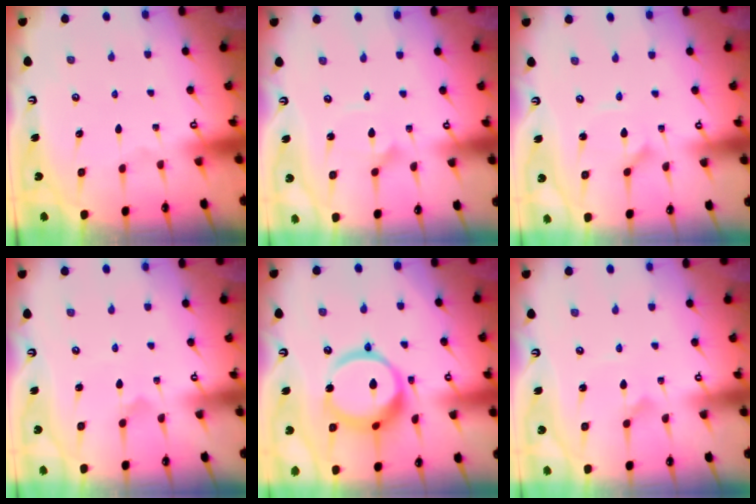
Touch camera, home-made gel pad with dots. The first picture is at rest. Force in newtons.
{"total": 2.1, "press": 2.1, "slide": 0.1}
{"total": 1.2, "press": 1.2, "slide": 0.2}
{"total": 2.4, "press": 2.4, "slide": 0.2}
{"total": 17.2, "press": 17.1, "slide": 1.8}
{"total": 2.2, "press": 2.2, "slide": 0.2}